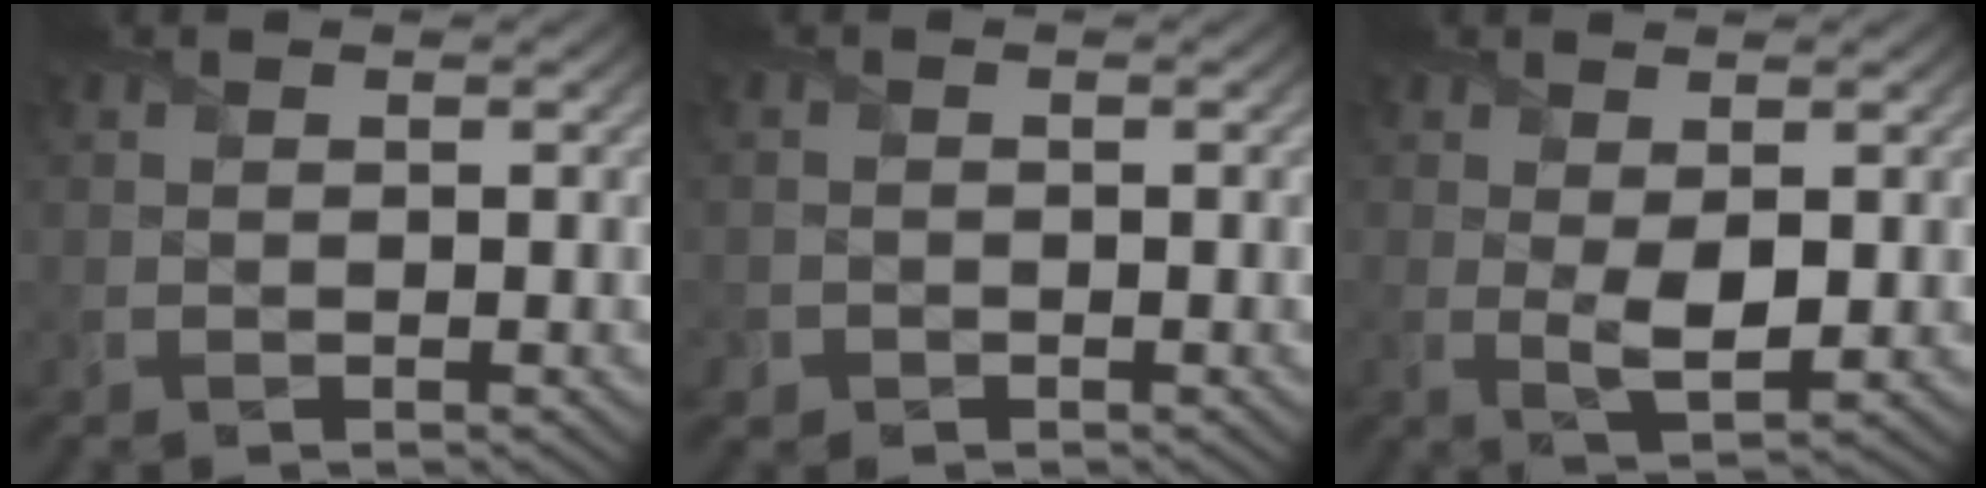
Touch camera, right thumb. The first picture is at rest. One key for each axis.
{"total": 1.3, "fx": -0.7, "fy": 1.1, "fz": 0.1, "tx": 0.003, "ty": -0.004, "tz": -0.015}
{"total": 3.4, "fx": 0.4, "fy": 1.5, "fz": 3.1, "tx": -0.066, "ty": -0.008, "tz": 0.015}